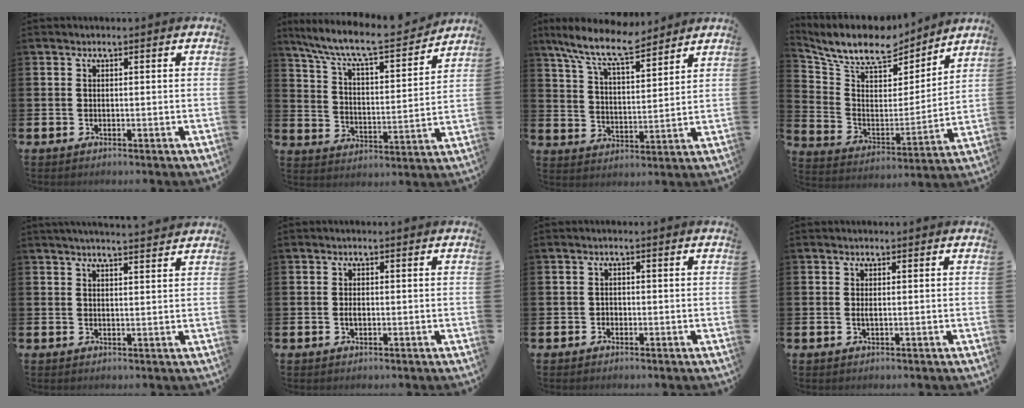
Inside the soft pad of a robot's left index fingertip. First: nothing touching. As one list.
[{"total": 9.5, "force": [8.5, 1.6, 3.8], "torque": [-0.103, -0.060, 0.141]}, {"total": 9.8, "force": [8.6, 1.8, 4.5], "torque": [-0.119, -0.038, 0.154]}, {"total": 9.9, "force": [8.7, 3.5, 3.1], "torque": [-0.106, -0.058, 0.151]}, {"total": 3.0, "force": [2.9, -0.3, 0.4], "torque": [-0.009, -0.015, 0.052]}, {"total": 1.2, "force": [-0.2, 0.6, 1.0], "torque": [-0.017, 0.003, -0.005]}, {"total": 1.0, "force": [-0.5, 0.8, 0.2], "torque": [-0.004, 0.003, -0.012]}, {"total": 0.7, "force": [0.1, 0.2, 0.7], "torque": [-0.011, 0.001, 0.000]}]